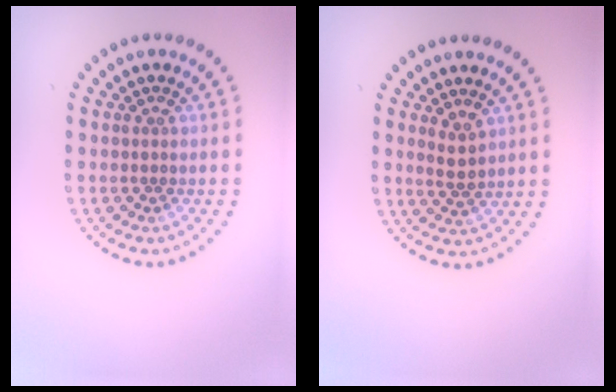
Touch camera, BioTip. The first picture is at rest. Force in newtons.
{"total": 1.7, "press": 1.6, "slide": 0.6}